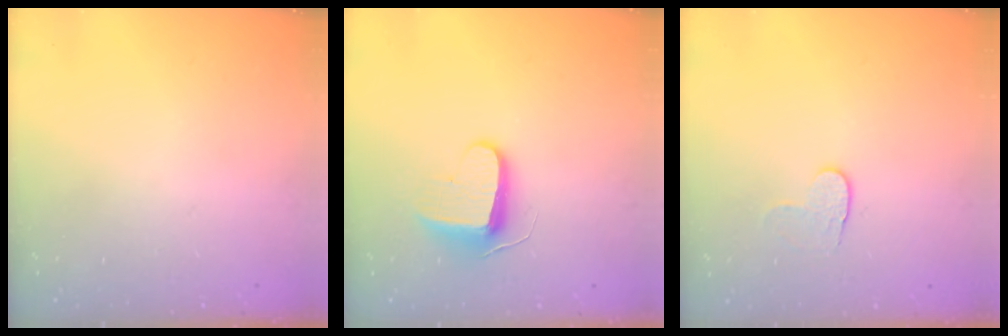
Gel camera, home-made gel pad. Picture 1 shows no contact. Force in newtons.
{"total": 9.3, "press": 9.3, "slide": 0.1}
{"total": 4.0, "press": 4.0, "slide": 0.5}